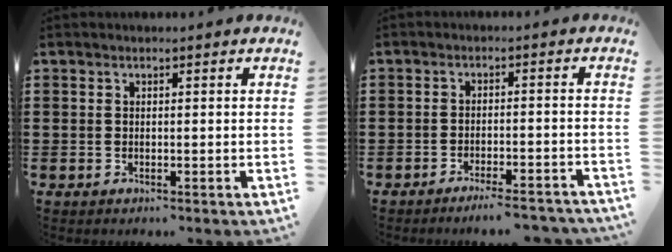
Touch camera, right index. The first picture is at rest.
{"total": 3.5, "force": [-3.3, -0.2, 1.4], "torque": [-0.021, -0.004, -0.063]}